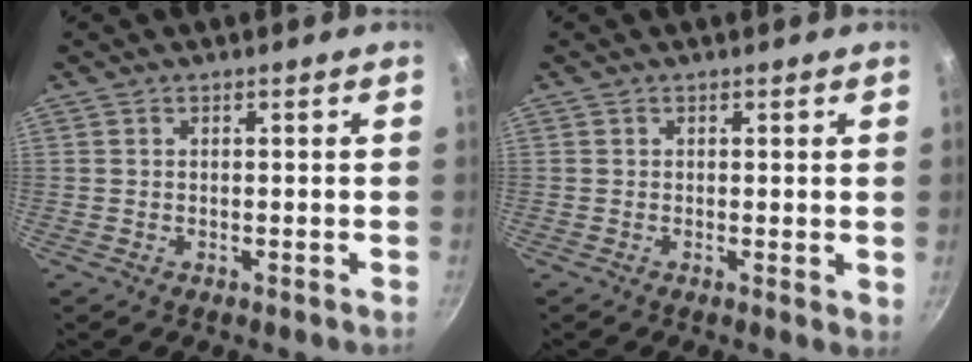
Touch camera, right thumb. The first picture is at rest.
{"total": 1.3, "force": [0.3, 0.6, 1.1], "torque": [-0.015, -0.004, 0.001]}